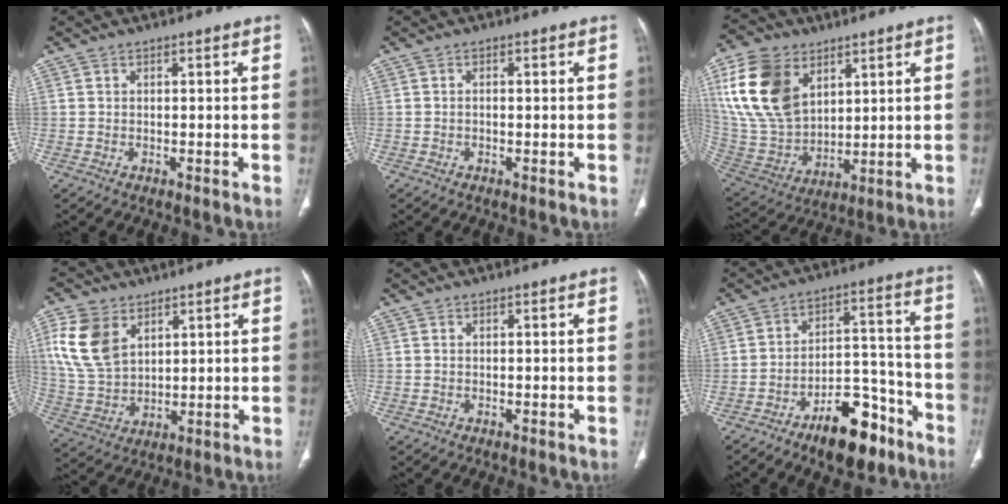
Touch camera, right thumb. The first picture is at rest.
{"total": 0.6, "force": [-0.1, 0.2, 0.5], "torque": [-0.014, 0.002, -0.002]}
{"total": 19.1, "force": [7.8, 12.7, 12.0], "torque": [-0.224, -0.021, 0.163]}
{"total": 12.1, "force": [5.1, 8.1, 7.4], "torque": [-0.144, -0.014, 0.110]}
{"total": 0.0}
{"total": 13.8, "force": [-9.2, 6.1, 8.2], "torque": [-0.097, 0.082, -0.145]}